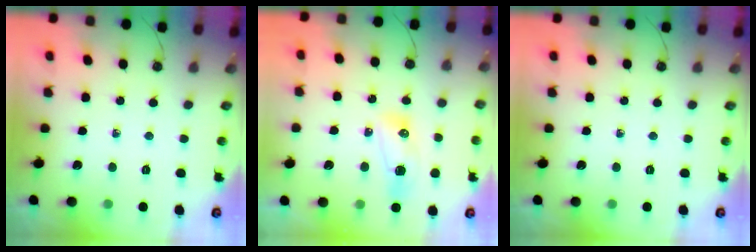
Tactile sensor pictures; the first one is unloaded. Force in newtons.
{"total": 7.7, "press": 7.6, "slide": 1.2}
{"total": 0.0}